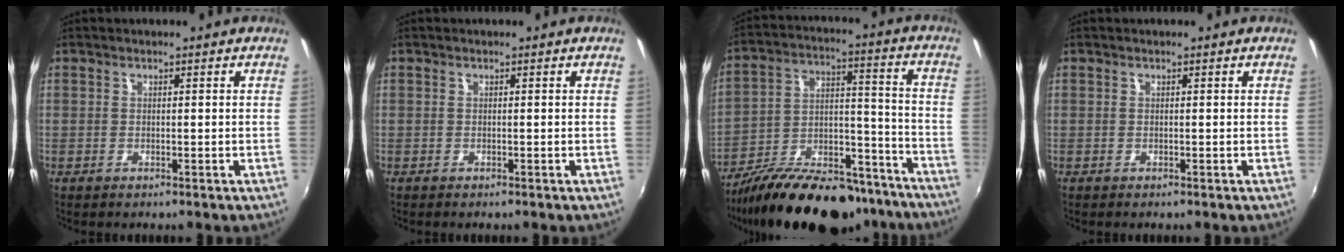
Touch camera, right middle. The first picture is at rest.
{"total": 0.0}
{"total": 25.1, "force": [-19.7, 9.4, 12.5], "torque": [-0.212, 0.017, -0.284]}
{"total": 0.0}